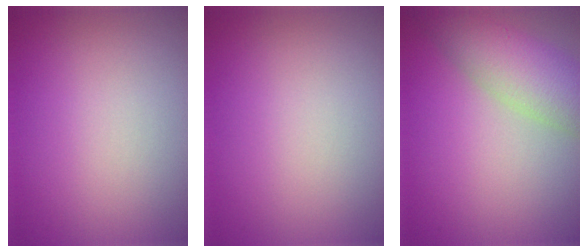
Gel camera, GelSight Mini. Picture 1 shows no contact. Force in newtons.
{"total": 0.0}
{"total": 5.7, "press": 5.7, "slide": 0.3}